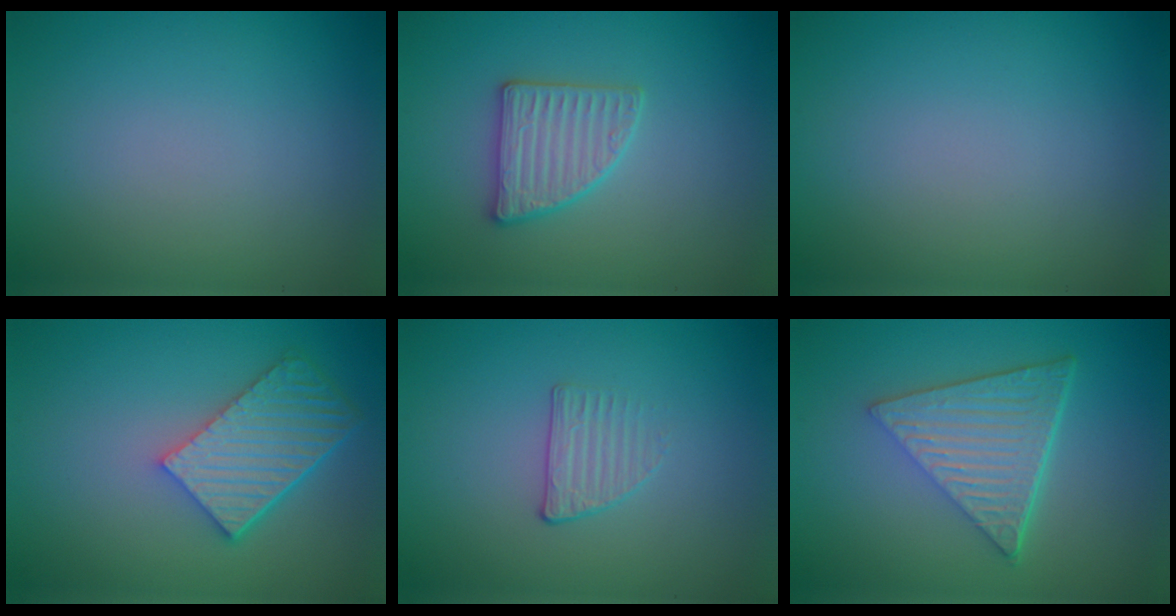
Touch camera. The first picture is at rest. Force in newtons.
{"total": 2.8, "press": 2.8, "slide": 0.4}
{"total": 0.0}
{"total": 5.9, "press": 4.3, "slide": 4.0}
{"total": 1.3, "press": 0.8, "slide": 1.0}
{"total": 6.8, "press": 4.5, "slide": 5.1}